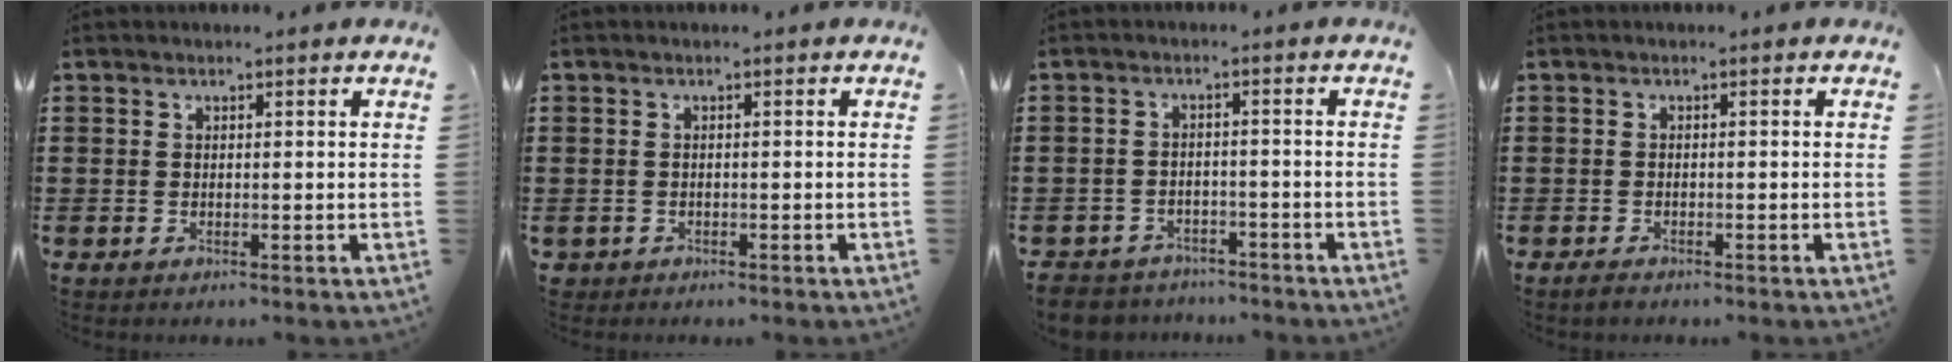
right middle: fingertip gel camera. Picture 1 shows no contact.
{"total": 0.9, "force": [-0.6, 0.6, -0.1], "torque": [0.000, 0.003, -0.016]}
{"total": 3.9, "force": [-3.7, 1.0, -0.2], "torque": [-0.008, 0.002, -0.083]}
{"total": 1.0, "force": [-0.9, 0.5, 0.3], "torque": [-0.009, -0.001, -0.018]}